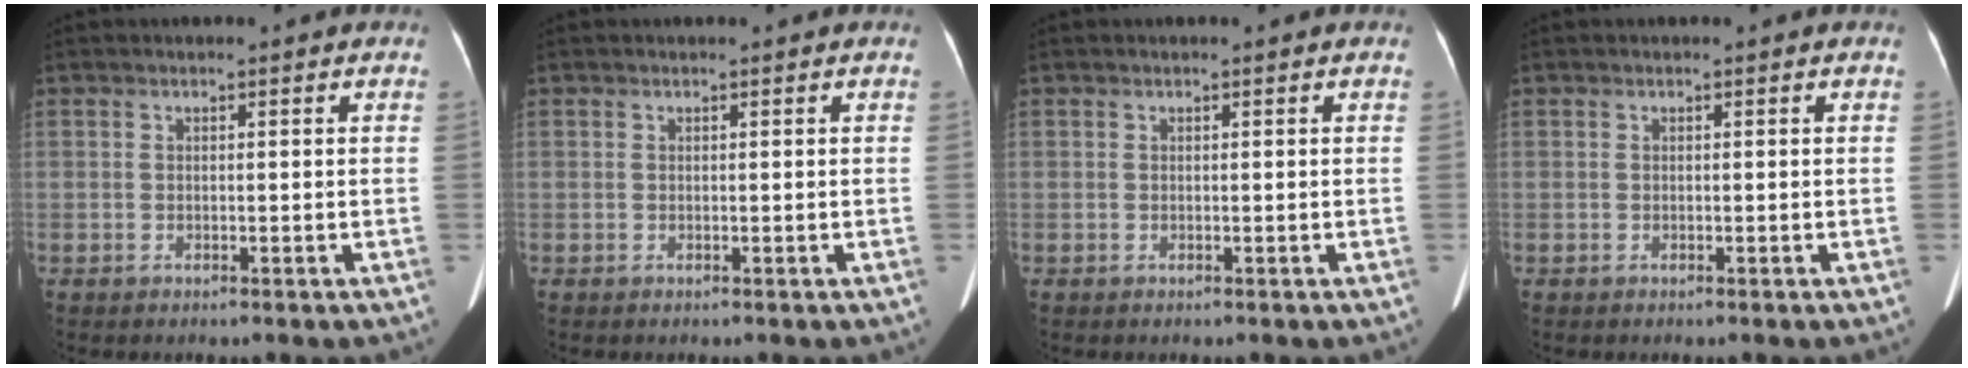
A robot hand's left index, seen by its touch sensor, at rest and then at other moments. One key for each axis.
{"total": 0.0}
{"total": 0.0}
{"total": 0.0}